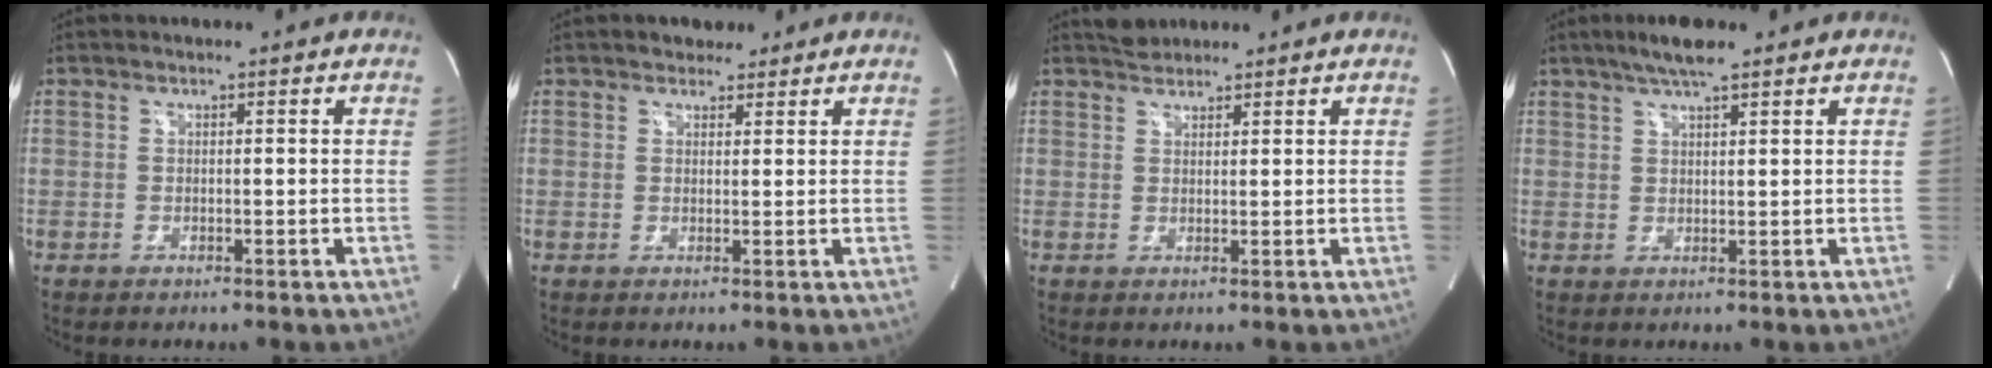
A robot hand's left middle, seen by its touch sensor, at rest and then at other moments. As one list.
[{"total": 2.6, "force": [2.0, 1.5, 0.6], "torque": [-0.009, 0.007, 0.028]}, {"total": 2.3, "force": [2.2, 0.8, 0.0], "torque": [-0.006, 0.012, 0.039]}, {"total": 5.0, "force": [3.8, 0.6, 3.3], "torque": [-0.065, 0.013, 0.067]}]